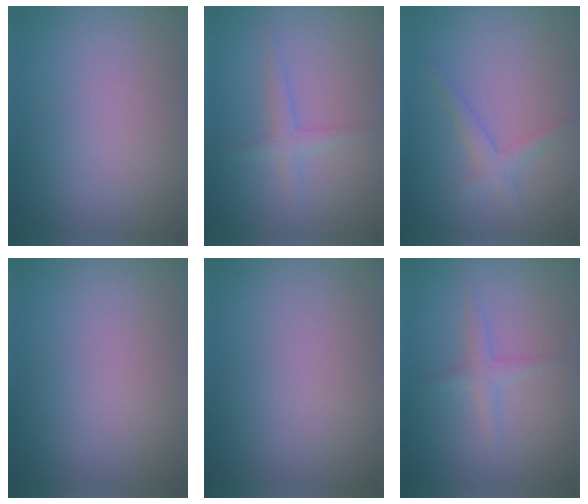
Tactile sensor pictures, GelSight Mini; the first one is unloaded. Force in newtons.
{"total": 1.6, "press": 1.6, "slide": 0.1}
{"total": 1.8, "press": 1.8, "slide": 0.1}
{"total": 0.0}
{"total": 0.0}
{"total": 1.7, "press": 1.7, "slide": 0.1}